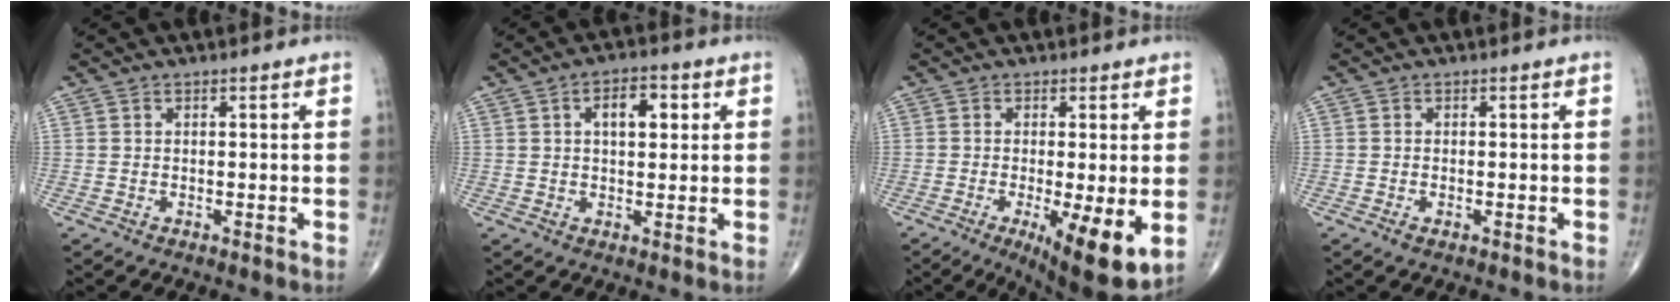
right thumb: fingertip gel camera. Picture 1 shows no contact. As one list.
[{"total": 6.1, "force": [1.7, 3.1, 5.0], "torque": [-0.064, 0.005, 0.023]}, {"total": 11.7, "force": [-2.9, 2.9, 10.9], "torque": [-0.166, -0.028, -0.038]}, {"total": 1.0, "force": [-0.5, 0.4, 0.8], "torque": [-0.016, 0.000, -0.007]}]